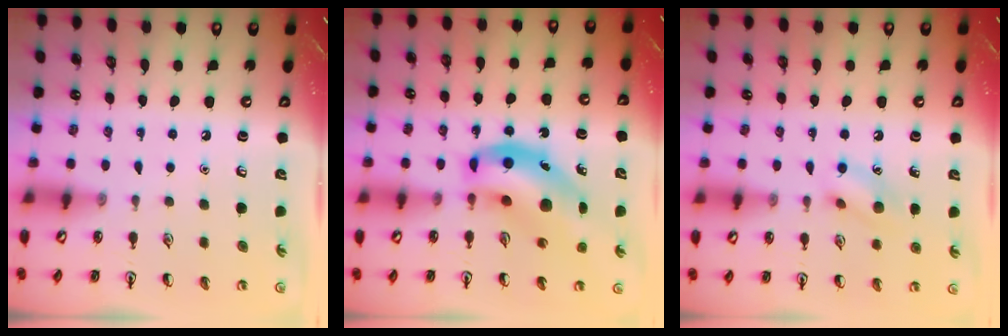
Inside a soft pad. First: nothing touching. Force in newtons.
{"total": 12.6, "press": 12.1, "slide": 3.6}
{"total": 9.5, "press": 9.5, "slide": 0.8}